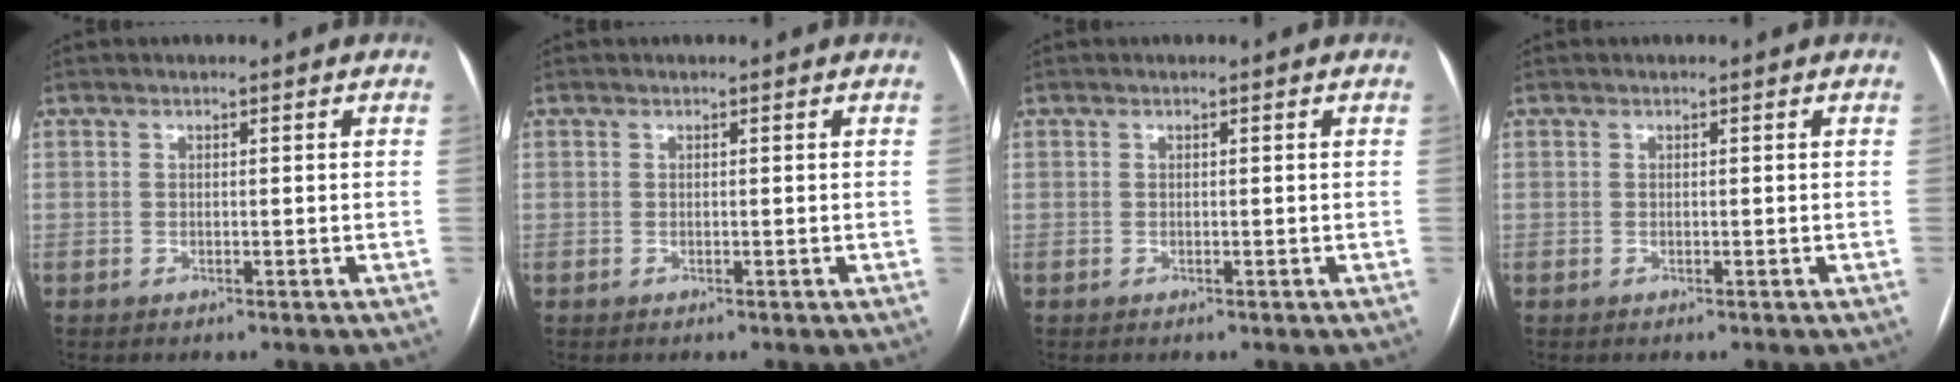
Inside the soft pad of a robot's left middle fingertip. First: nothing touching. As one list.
[{"total": 0.0}, {"total": 0.0}, {"total": 0.0}]